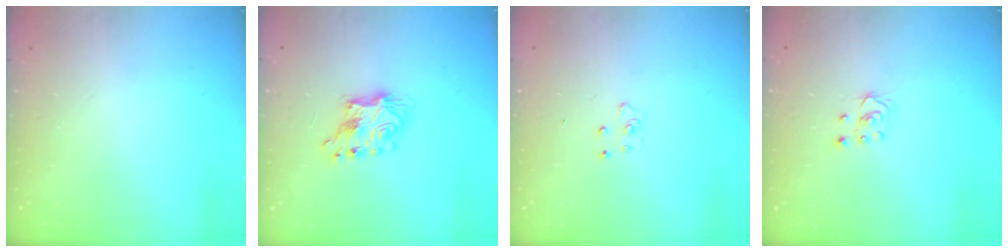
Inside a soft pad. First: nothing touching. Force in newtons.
{"total": 7.2, "press": 7.2, "slide": 0.4}
{"total": 3.9, "press": 3.9, "slide": 0.3}
{"total": 3.6, "press": 3.6, "slide": 0.4}